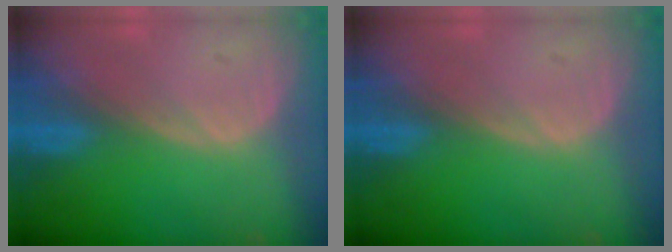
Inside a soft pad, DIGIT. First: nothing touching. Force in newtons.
{"total": 0.0}